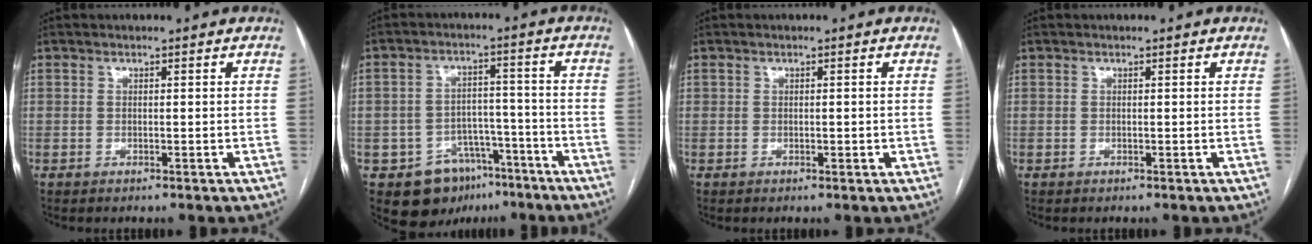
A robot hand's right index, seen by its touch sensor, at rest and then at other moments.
{"total": 9.7, "force": [-5.9, 7.1, 2.9], "torque": [-0.036, 0.027, -0.080]}
{"total": 0.9, "force": [-0.1, 0.6, 0.7], "torque": [-0.013, 0.006, 0.004]}
{"total": 0.0}